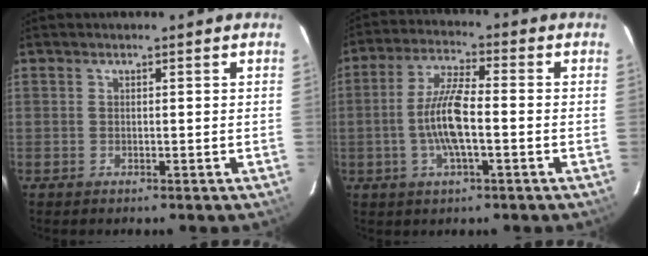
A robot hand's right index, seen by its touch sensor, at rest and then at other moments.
{"total": 9.1, "force": [-1.9, 2.0, 8.7], "torque": [-0.175, 0.003, -0.037]}